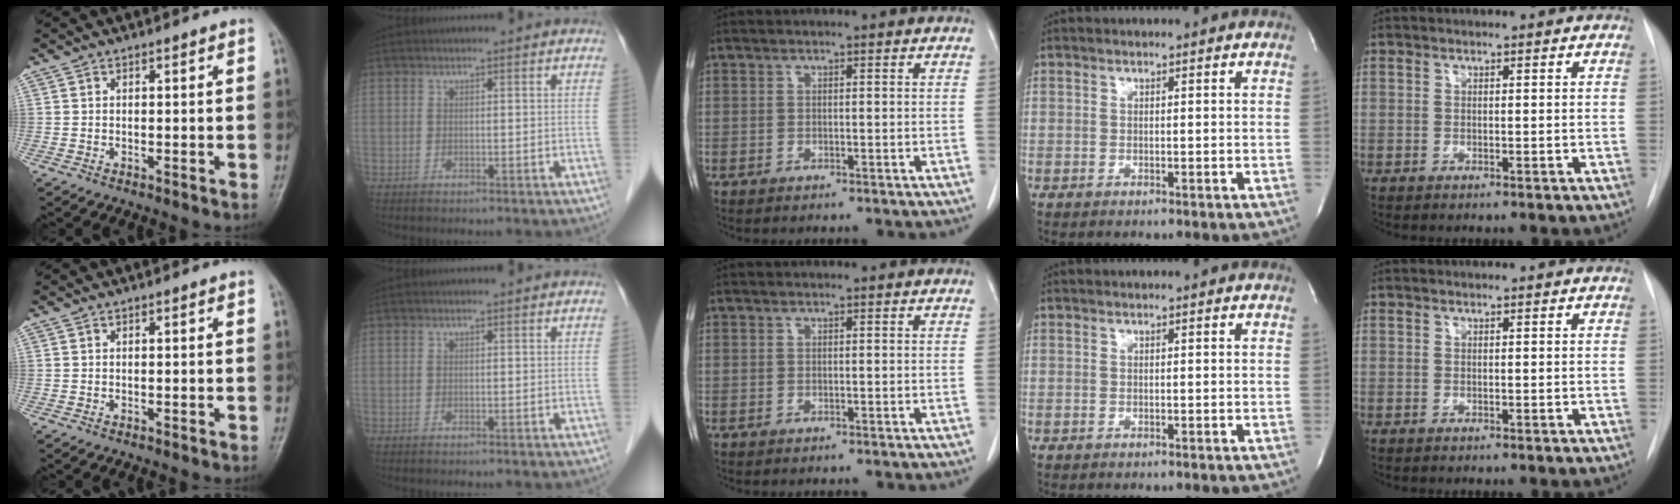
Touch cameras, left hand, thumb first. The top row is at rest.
{}